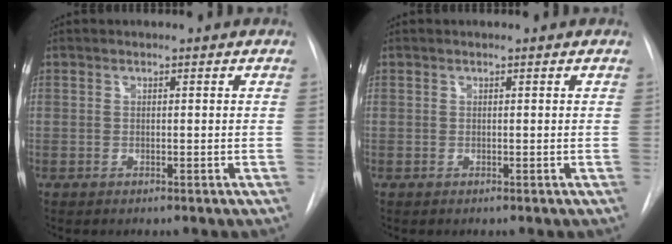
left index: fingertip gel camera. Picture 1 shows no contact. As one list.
[{"total": 0.0}]